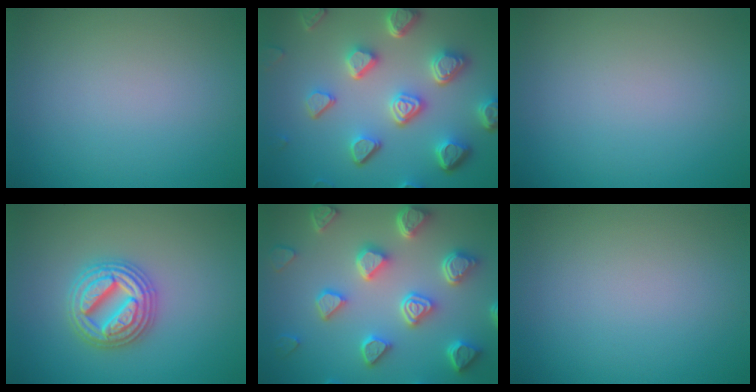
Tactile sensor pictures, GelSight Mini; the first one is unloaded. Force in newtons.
{"total": 7.3, "press": 5.6, "slide": 4.7}
{"total": 0.0}
{"total": 4.8, "press": 4.8, "slide": 0.8}
{"total": 7.0, "press": 5.5, "slide": 4.3}
{"total": 0.0}